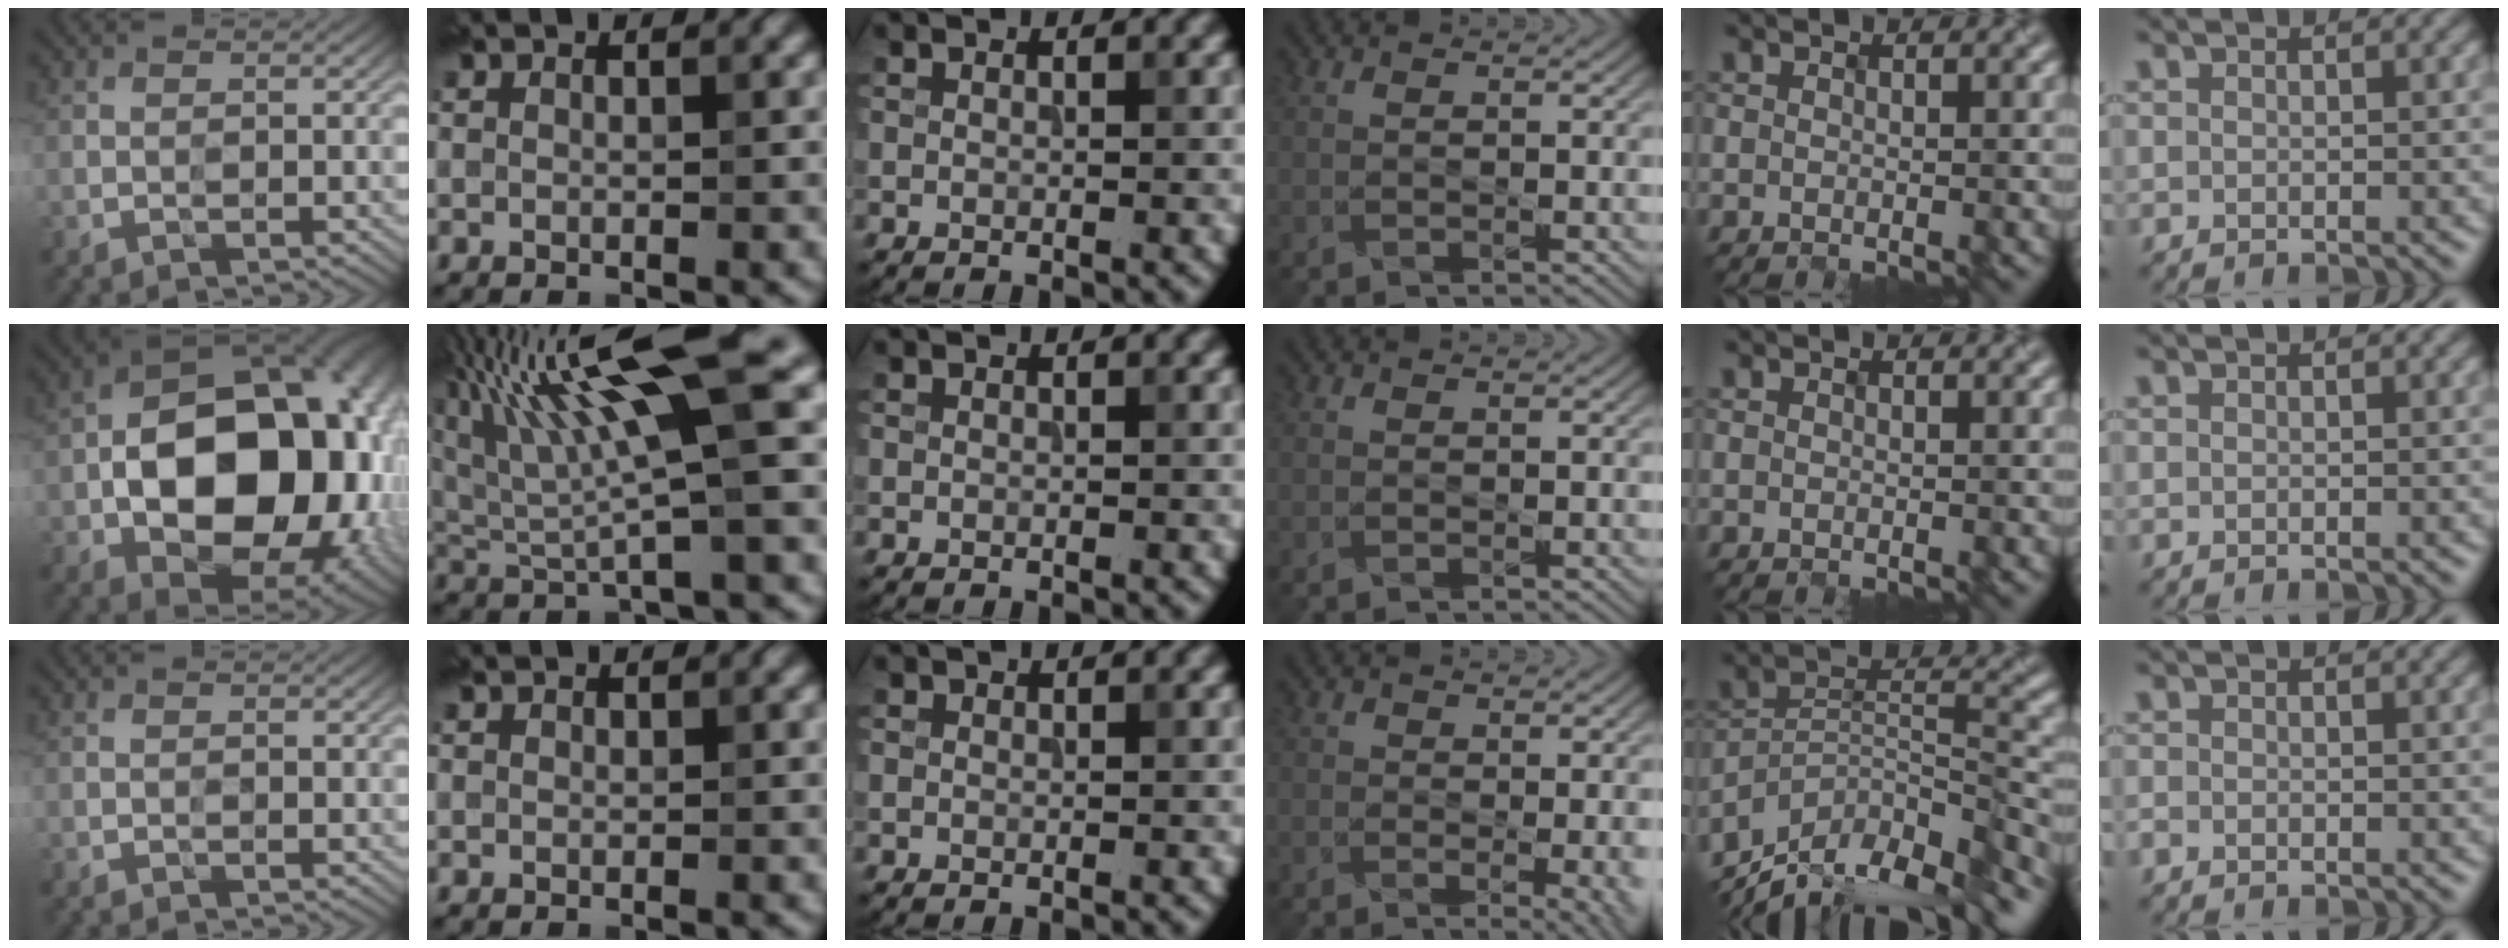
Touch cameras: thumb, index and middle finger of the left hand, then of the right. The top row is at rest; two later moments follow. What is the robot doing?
{"motion": "open", "object": "medicine box"}